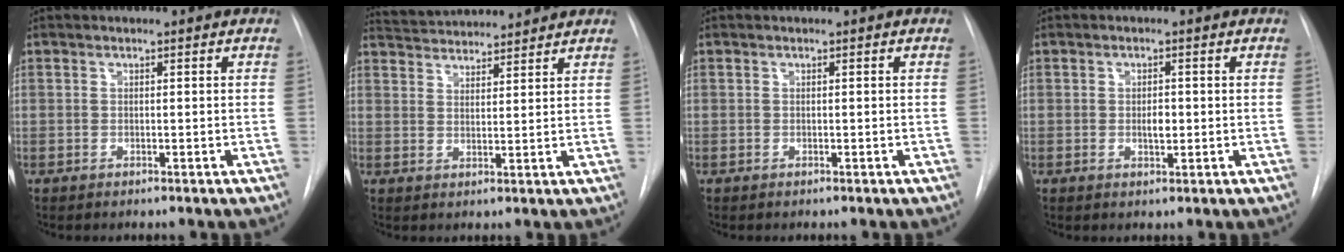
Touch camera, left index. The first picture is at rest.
{"total": 10.1, "force": [9.8, 1.3, 2.2], "torque": [-0.040, 0.026, 0.147]}
{"total": 0.0}
{"total": 1.9, "force": [0.0, 0.9, 1.7], "torque": [-0.030, 0.000, 0.001]}